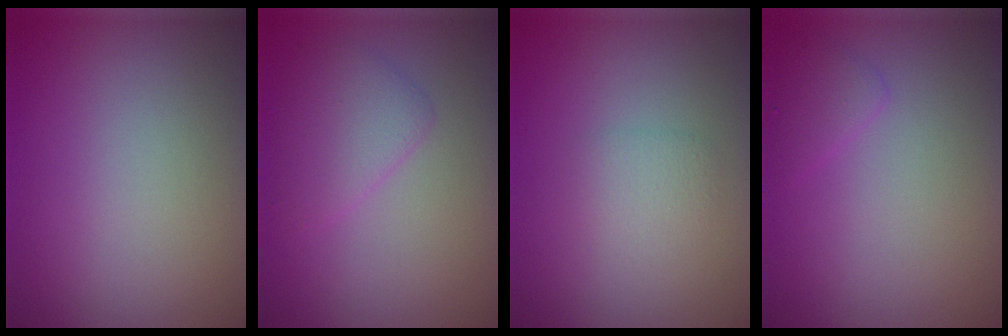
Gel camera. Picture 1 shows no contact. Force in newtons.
{"total": 2.6, "press": 2.6, "slide": 0.1}
{"total": 1.4, "press": 1.4, "slide": 0.0}
{"total": 1.3, "press": 1.3, "slide": 0.1}